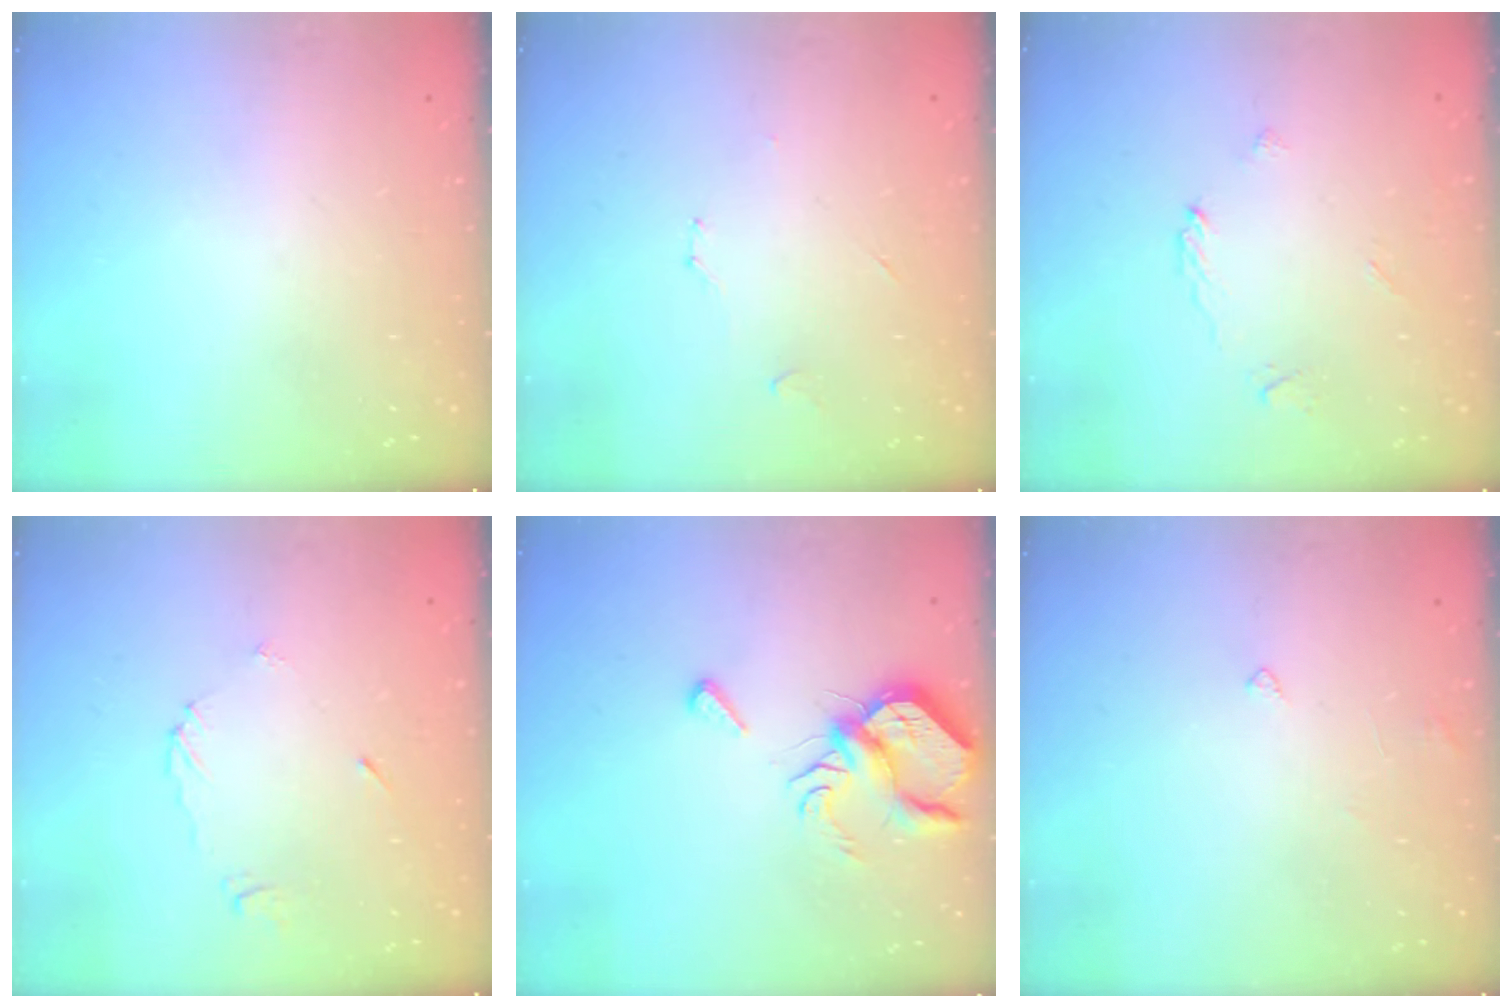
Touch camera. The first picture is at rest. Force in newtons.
{"total": 3.5, "press": 3.4, "slide": 0.5}
{"total": 2.7, "press": 2.7, "slide": 0.2}
{"total": 4.9, "press": 4.9, "slide": 0.1}
{"total": 7.7, "press": 7.6, "slide": 0.3}
{"total": 3.0, "press": 3.0, "slide": 0.2}